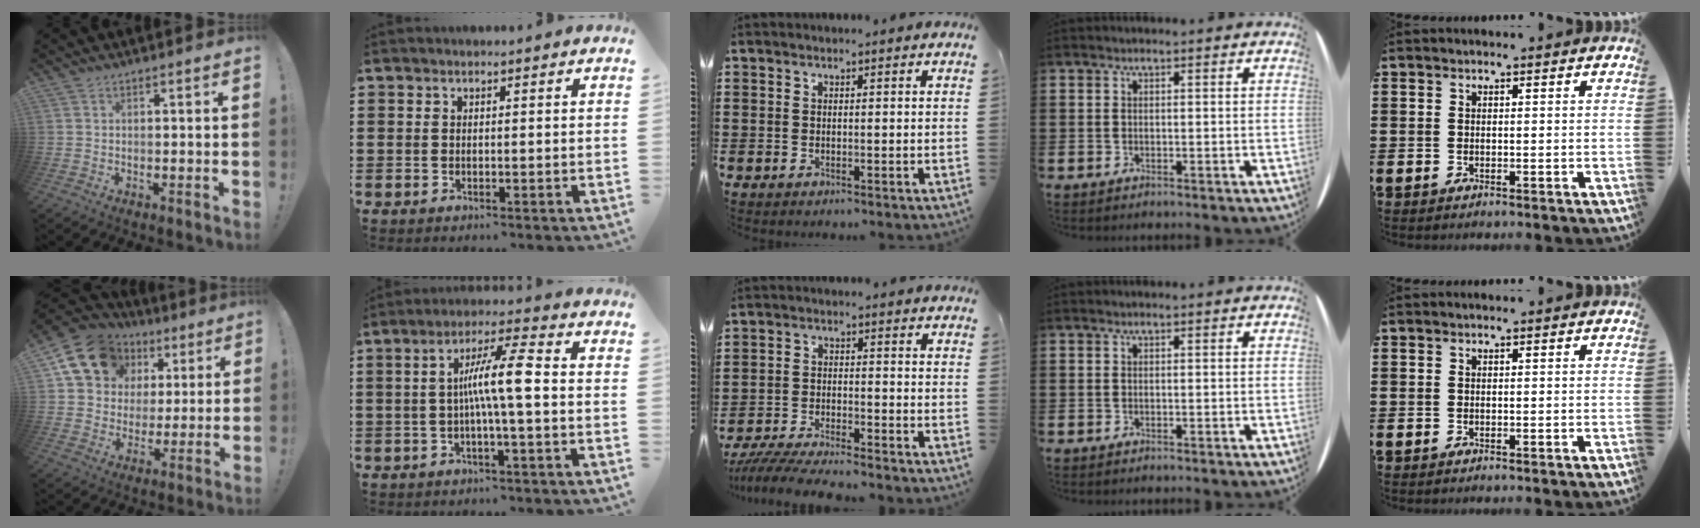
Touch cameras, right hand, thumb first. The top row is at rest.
{"thumb": {"total": 16.2, "force": [7.3, 12.8, 6.9], "torque": [-0.102, -0.031, 0.149]}, "index": {"total": 8.5, "force": [-0.3, 0.9, 8.4], "torque": [-0.152, 0.008, -0.012]}, "middle": {"total": 4.9, "force": [-4.7, 0.1, 1.6], "torque": [-0.040, -0.012, -0.094]}}